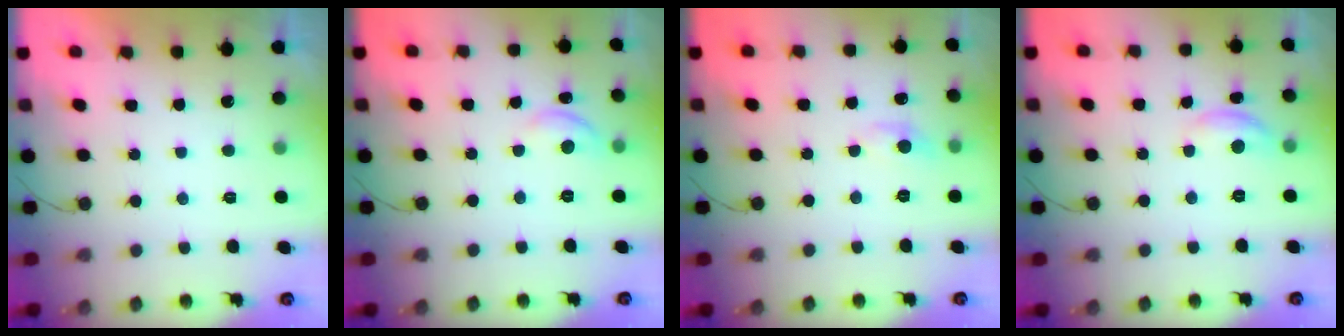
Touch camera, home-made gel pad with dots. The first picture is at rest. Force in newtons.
{"total": 6.6, "press": 6.5, "slide": 0.7}
{"total": 4.4, "press": 4.4, "slide": 0.5}
{"total": 6.8, "press": 6.8, "slide": 0.3}